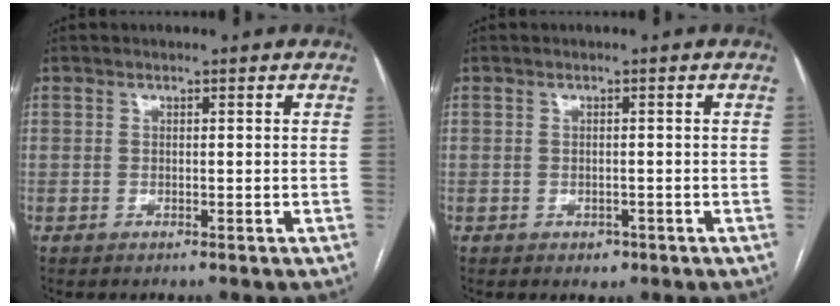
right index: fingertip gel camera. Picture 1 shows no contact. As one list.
[{"total": 1.6, "force": [-0.8, 1.2, 0.6], "torque": [-0.009, 0.002, -0.005]}]